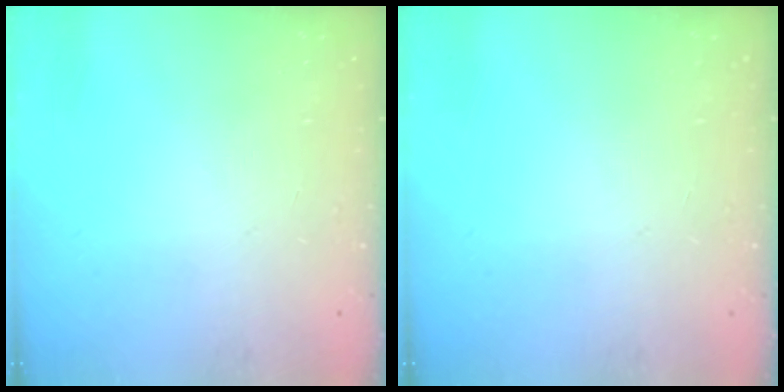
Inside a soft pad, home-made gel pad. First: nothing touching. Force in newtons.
{"total": 0.0}